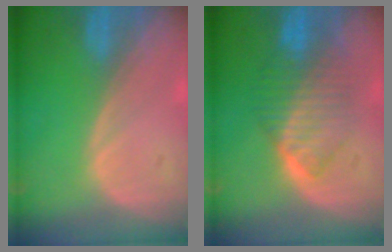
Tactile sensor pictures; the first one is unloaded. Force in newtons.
{"total": 7.2, "press": 7.1, "slide": 1.0}